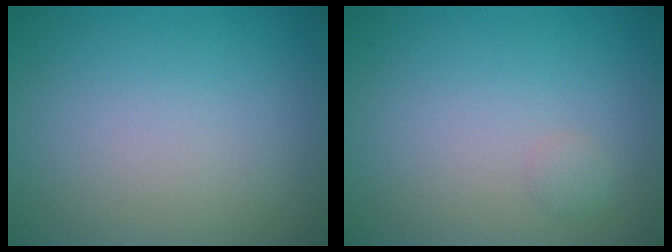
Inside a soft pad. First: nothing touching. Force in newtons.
{"total": 0.7, "press": 0.7, "slide": 0.0}